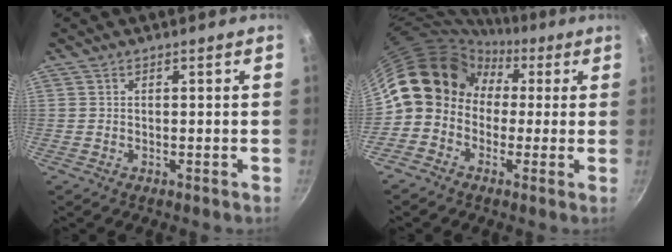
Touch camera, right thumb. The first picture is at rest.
{"total": 12.6, "force": [0.3, 10.9, 6.3], "torque": [-0.070, 0.039, -0.020]}